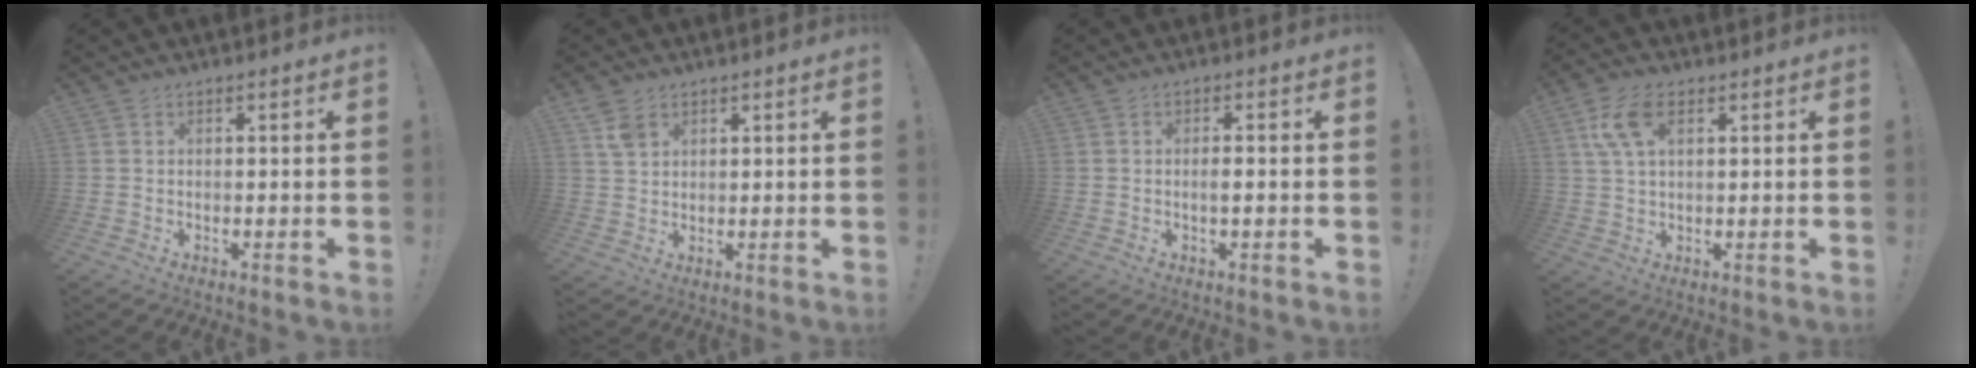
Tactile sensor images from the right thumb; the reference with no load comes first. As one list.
[{"total": 4.5, "force": [2.8, 2.7, 2.3], "torque": [-0.041, -0.008, 0.055]}, {"total": 2.4, "force": [-0.5, 0.3, 2.3], "torque": [-0.039, 0.002, -0.012]}, {"total": 8.7, "force": [3.3, 4.4, 6.7], "torque": [-0.134, 0.001, 0.061]}]